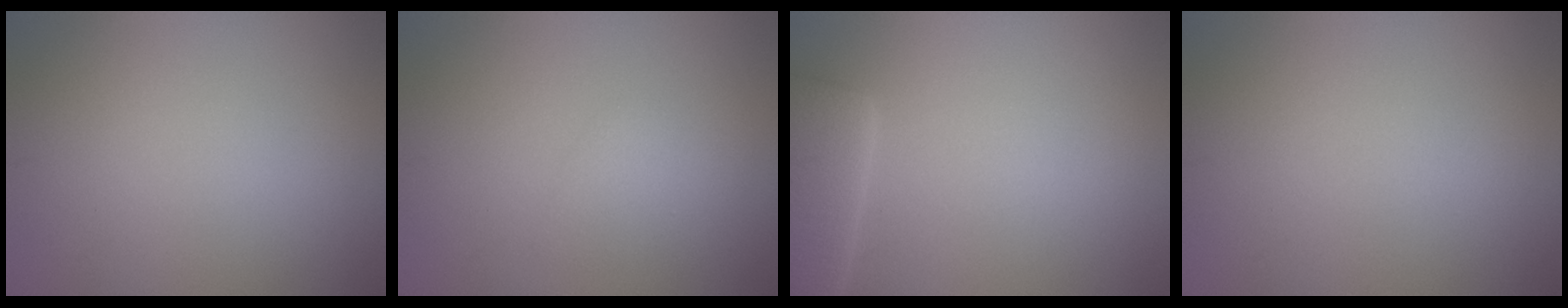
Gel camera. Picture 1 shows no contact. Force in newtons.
{"total": 1.2, "press": 1.1, "slide": 0.1}
{"total": 4.8, "press": 4.8, "slide": 0.5}
{"total": 0.0}